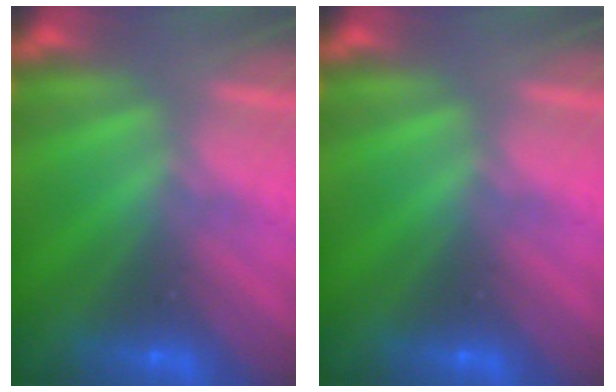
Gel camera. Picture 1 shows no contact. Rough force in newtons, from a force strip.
{"total": 0.0}